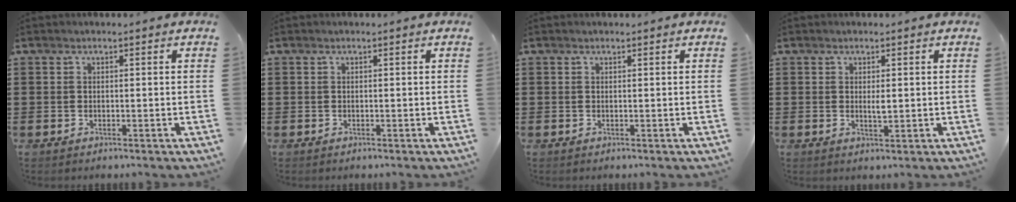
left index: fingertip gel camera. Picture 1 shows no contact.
{"total": 0.0}
{"total": 0.0}
{"total": 1.8, "force": [0.3, 0.5, 1.7], "torque": [-0.034, 0.001, 0.003]}